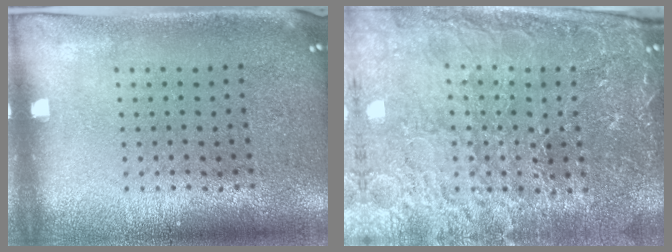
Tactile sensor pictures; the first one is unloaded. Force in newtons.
{"total": 4.0, "press": 3.8, "slide": 1.0}